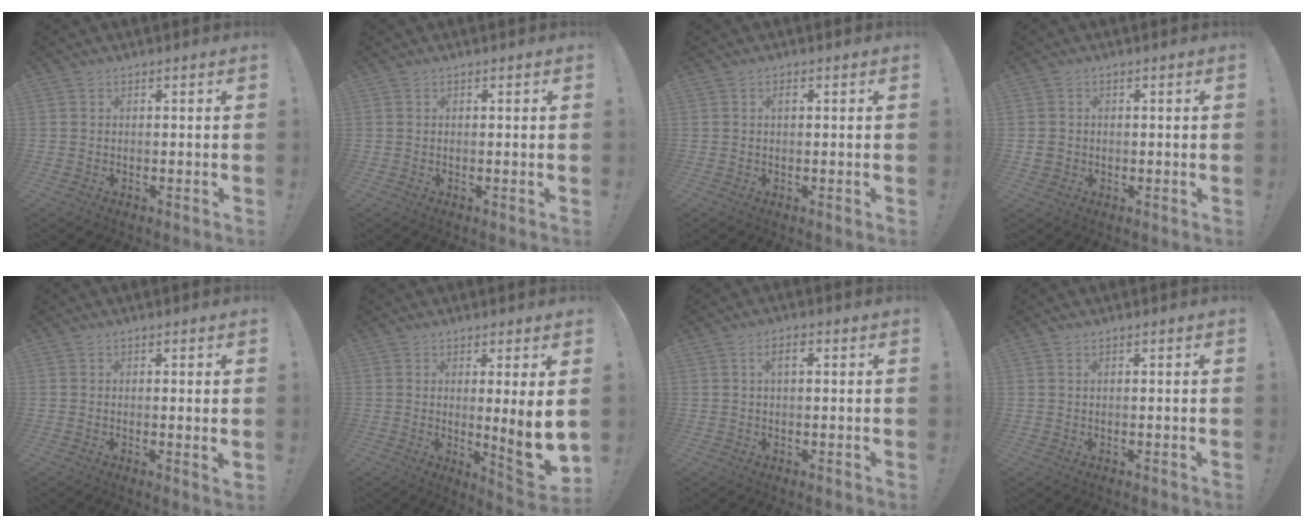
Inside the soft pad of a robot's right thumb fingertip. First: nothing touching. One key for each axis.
{"total": 0.0}
{"total": 1.2, "fx": 0.4, "fy": 0.5, "fz": 1.1, "tx": -0.019, "ty": 0.003, "tz": 0.005}
{"total": 3.0, "fx": 0.3, "fy": 2.9, "fz": 0.8, "tx": -0.015, "ty": 0.004, "tz": 0.009}
{"total": 2.0, "fx": 0.7, "fy": -0.1, "fz": 1.8, "tx": -0.018, "ty": -0.007, "tz": 0.009}
{"total": 11.2, "fx": 0.4, "fy": 0.8, "fz": 11.1, "tx": -0.141, "ty": -0.023, "tz": 0.006}
{"total": 3.2, "fx": 0.8, "fy": 1.6, "fz": 2.7, "tx": -0.038, "ty": 0.005, "tz": 0.009}
{"total": 0.6, "fx": 0.4, "fy": 0.2, "fz": 0.4, "tx": -0.001, "ty": -0.003, "tz": 0.006}